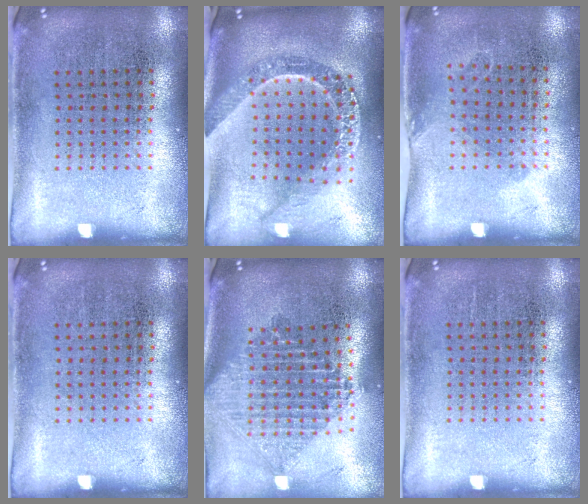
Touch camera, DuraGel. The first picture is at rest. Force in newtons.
{"total": 2.7, "press": 2.2, "slide": 1.6}
{"total": 0.9, "press": 0.7, "slide": 0.6}
{"total": 0.0}
{"total": 2.2, "press": 1.7, "slide": 1.4}
{"total": 0.0}